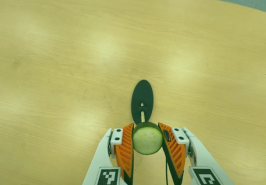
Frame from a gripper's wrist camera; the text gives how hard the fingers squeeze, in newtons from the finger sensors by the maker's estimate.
{"total": 11.4, "left": 10.0, "right": 12.9}